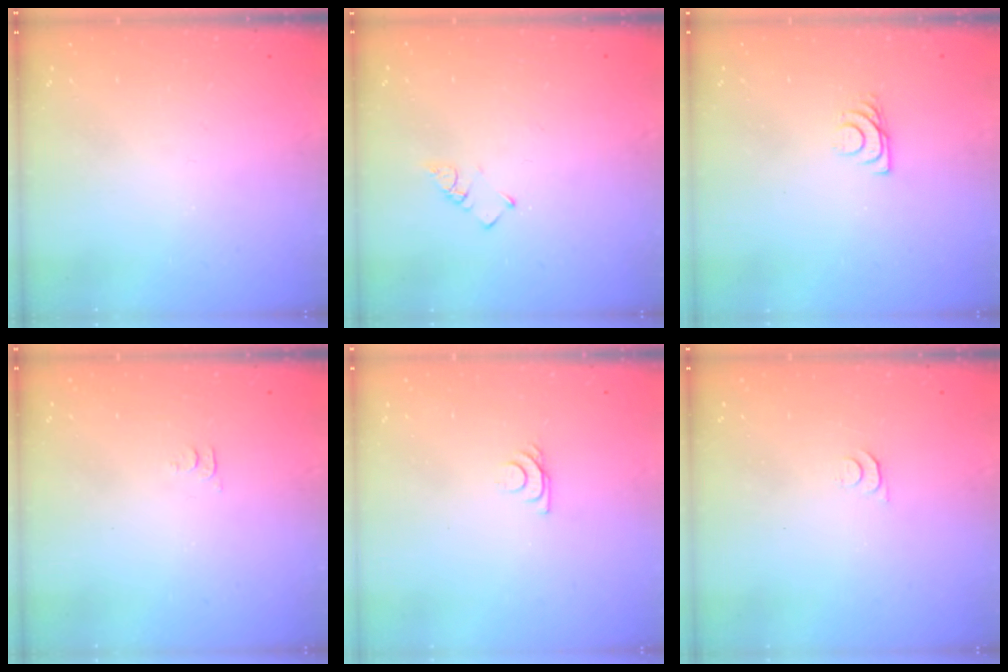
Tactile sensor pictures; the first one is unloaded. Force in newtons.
{"total": 1.9, "press": 1.9, "slide": 0.3}
{"total": 5.4, "press": 5.3, "slide": 0.7}
{"total": 3.4, "press": 3.4, "slide": 0.5}
{"total": 6.2, "press": 6.2, "slide": 0.8}
{"total": 4.1, "press": 4.0, "slide": 0.6}